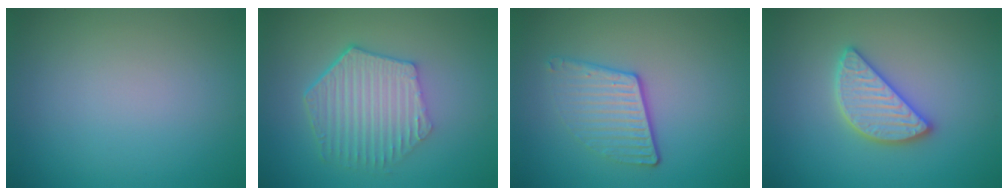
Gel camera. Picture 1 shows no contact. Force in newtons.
{"total": 5.7, "press": 4.3, "slide": 3.8}
{"total": 3.6, "press": 2.7, "slide": 2.4}
{"total": 4.2, "press": 4.2, "slide": 0.3}